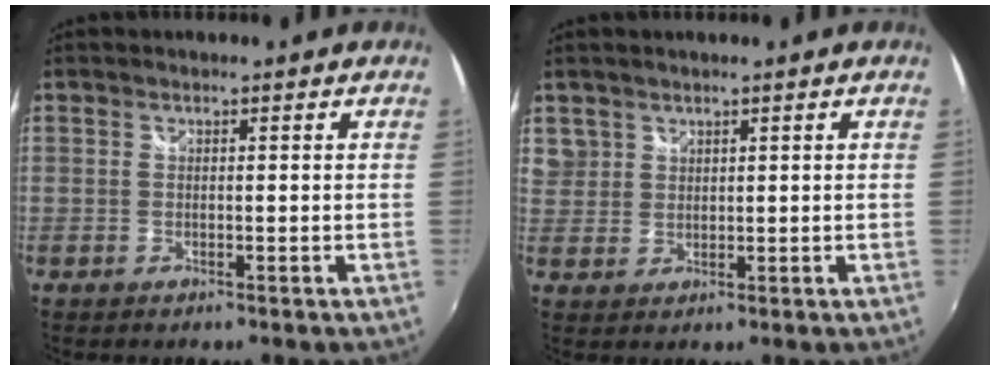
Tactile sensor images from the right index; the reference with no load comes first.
{"total": 4.6, "force": [2.7, 3.7, 0.3], "torque": [0.002, 0.012, 0.057]}